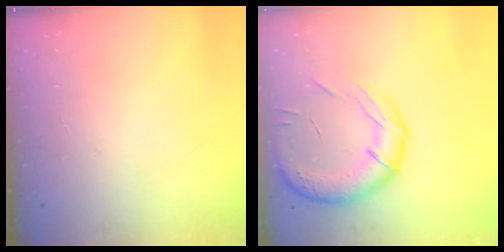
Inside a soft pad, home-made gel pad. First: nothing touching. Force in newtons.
{"total": 17.7, "press": 17.4, "slide": 3.2}